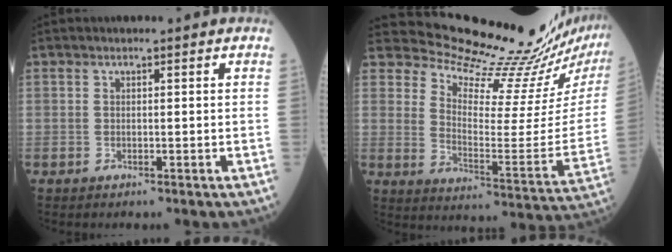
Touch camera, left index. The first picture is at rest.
{"total": 19.9, "force": [19.2, 0.5, 5.3], "torque": [-0.092, -0.121, 0.251]}